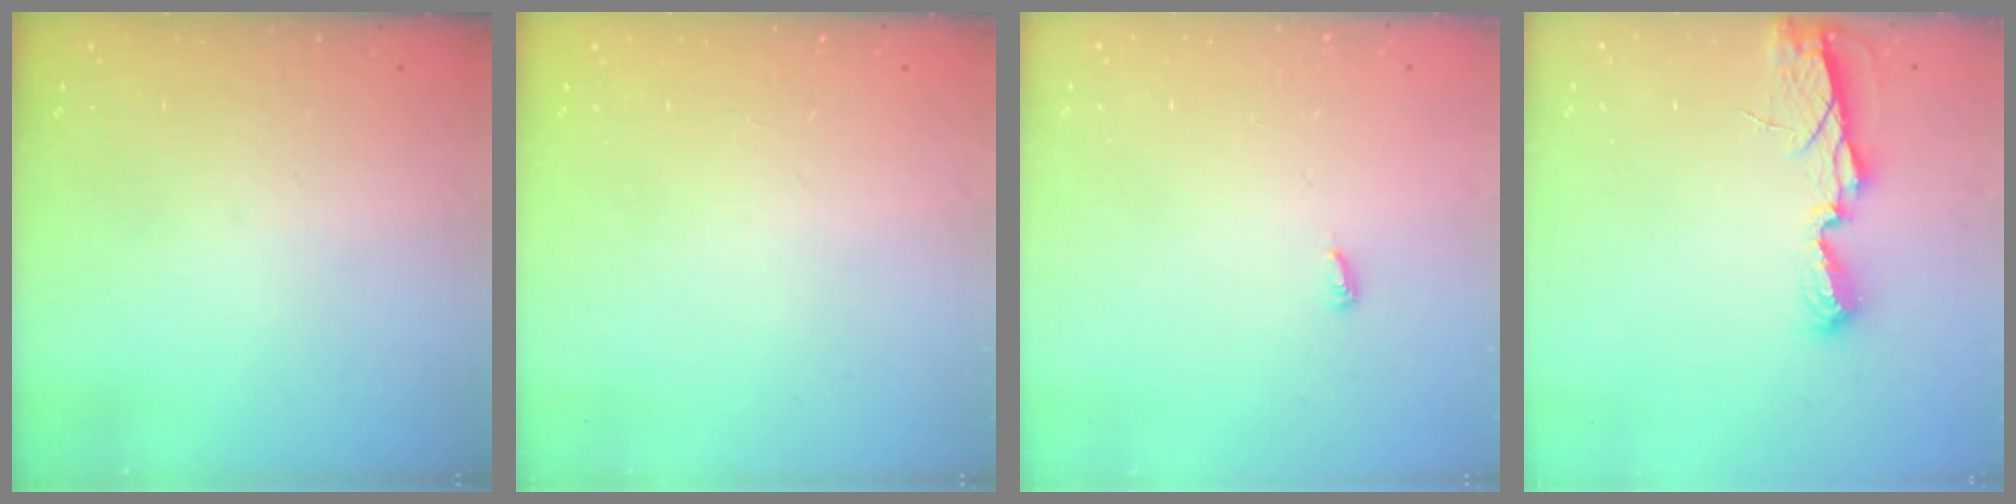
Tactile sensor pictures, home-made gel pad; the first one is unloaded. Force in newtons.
{"total": 0.0}
{"total": 3.9, "press": 3.9, "slide": 0.3}
{"total": 6.3, "press": 6.2, "slide": 0.4}